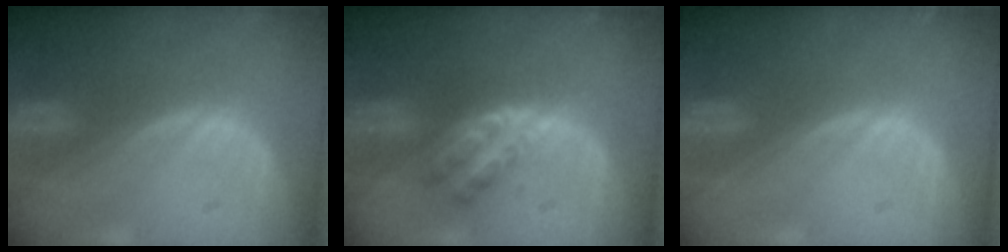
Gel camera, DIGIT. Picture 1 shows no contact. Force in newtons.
{"total": 5.3, "press": 4.8, "slide": 2.1}
{"total": 0.0}